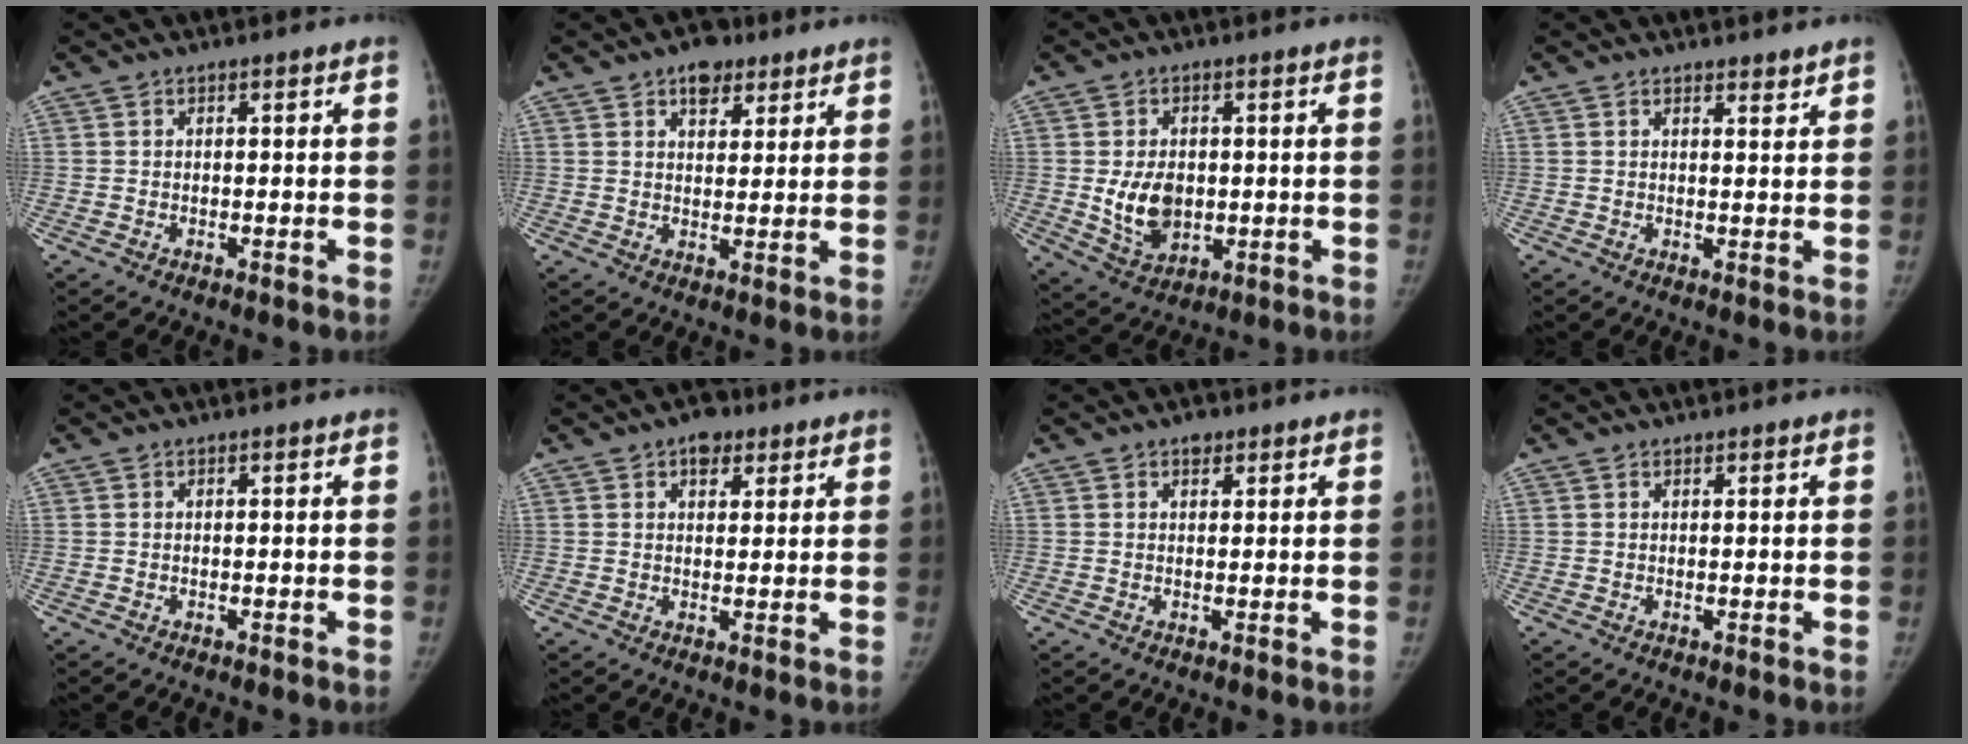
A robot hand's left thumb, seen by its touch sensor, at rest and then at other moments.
{"total": 5.9, "force": [3.6, 3.6, 2.9], "torque": [-0.013, -0.015, 0.053]}
{"total": 8.3, "force": [-0.2, 5.8, 5.9], "torque": [-0.081, -0.011, 0.011]}
{"total": 1.8, "force": [1.6, 0.5, 0.5], "torque": [0.002, -0.013, 0.023]}
{"total": 0.0}
{"total": 4.4, "force": [2.5, 2.9, 2.2], "torque": [-0.006, -0.007, 0.034]}
{"total": 1.8, "force": [1.1, 1.2, 0.8], "torque": [0.001, -0.004, 0.014]}
{"total": 0.0}